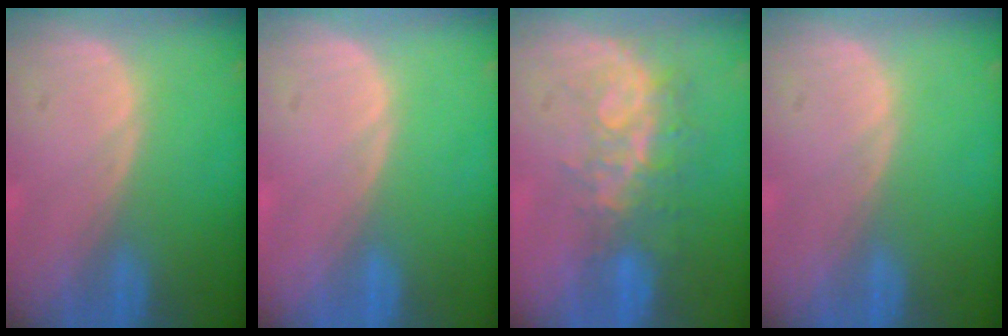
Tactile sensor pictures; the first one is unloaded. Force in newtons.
{"total": 0.0}
{"total": 8.5, "press": 7.0, "slide": 4.8}
{"total": 0.0}